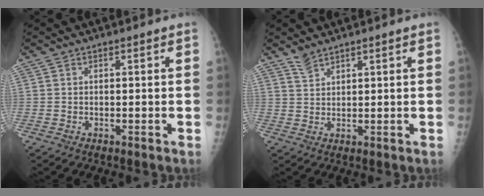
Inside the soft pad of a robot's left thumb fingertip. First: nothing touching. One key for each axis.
{"total": 2.2, "fx": 2.0, "fy": 0.5, "fz": 0.6, "tx": -0.010, "ty": -0.005, "tz": 0.045}